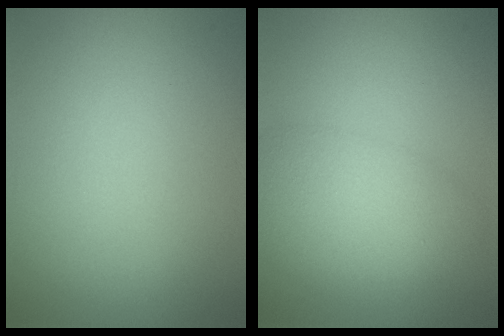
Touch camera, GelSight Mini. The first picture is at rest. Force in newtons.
{"total": 5.3, "press": 5.2, "slide": 0.2}